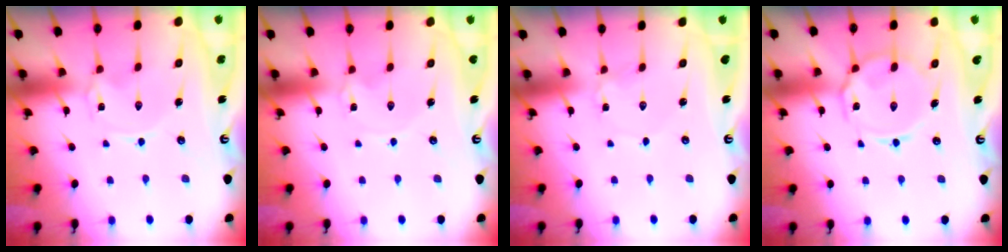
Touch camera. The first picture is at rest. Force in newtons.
{"total": 1.1, "press": 1.1, "slide": 0.2}
{"total": 0.7, "press": 0.7, "slide": 0.1}
{"total": 11.8, "press": 11.7, "slide": 0.9}